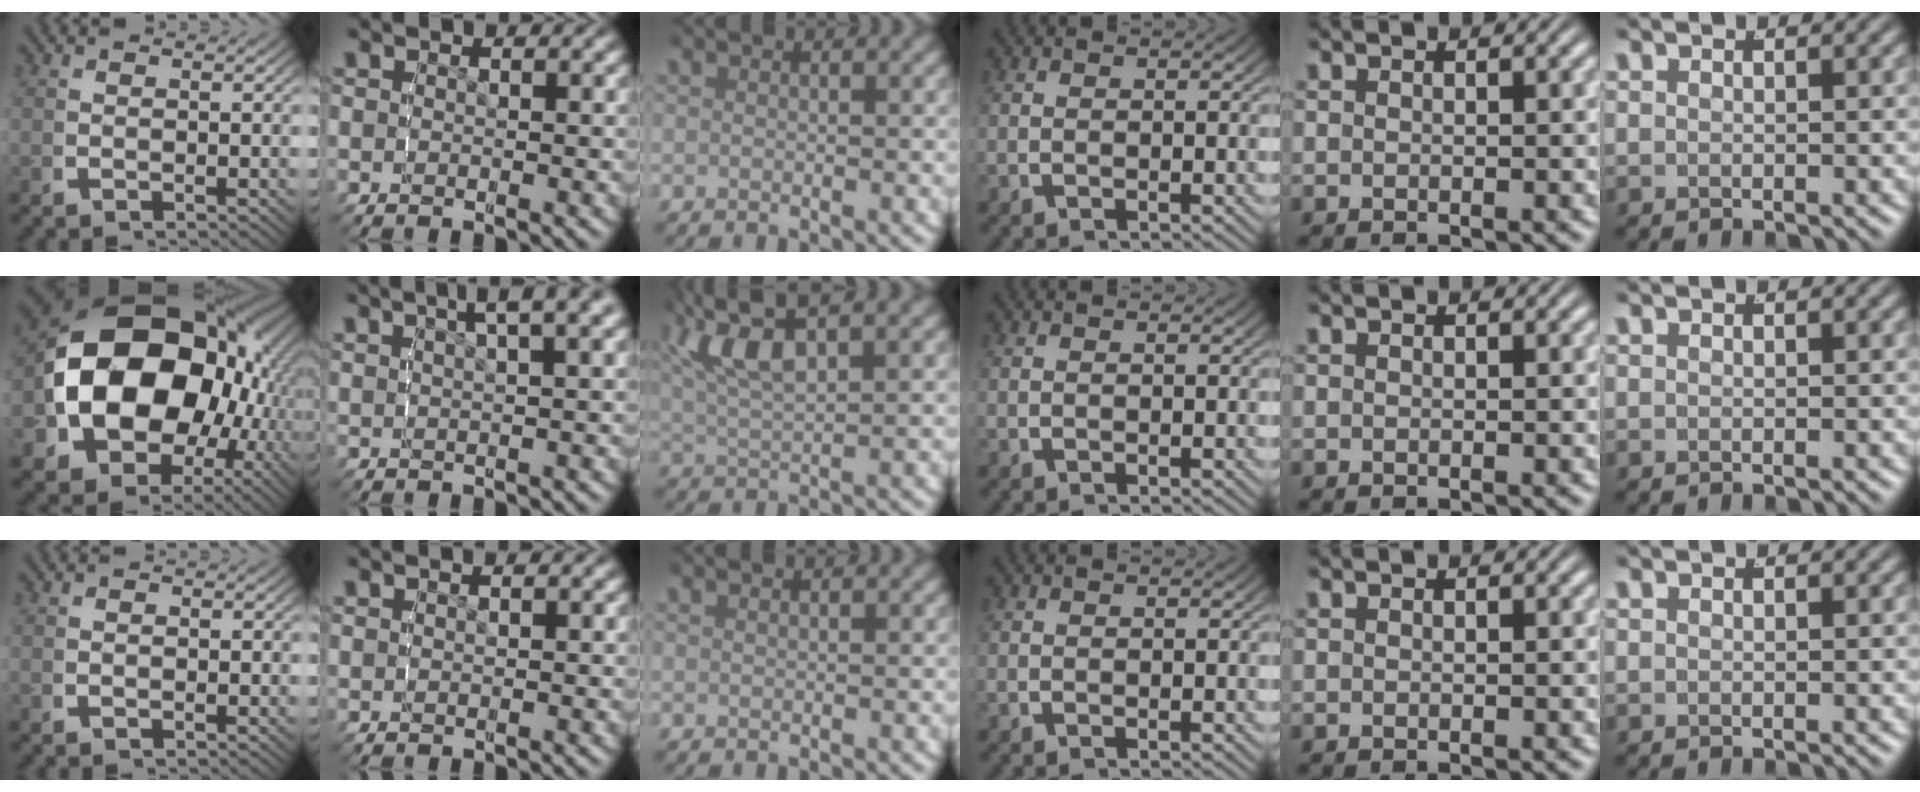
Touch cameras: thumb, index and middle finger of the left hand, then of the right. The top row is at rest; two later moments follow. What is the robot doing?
{"motion": "lift_and_place", "object": "glasses"}